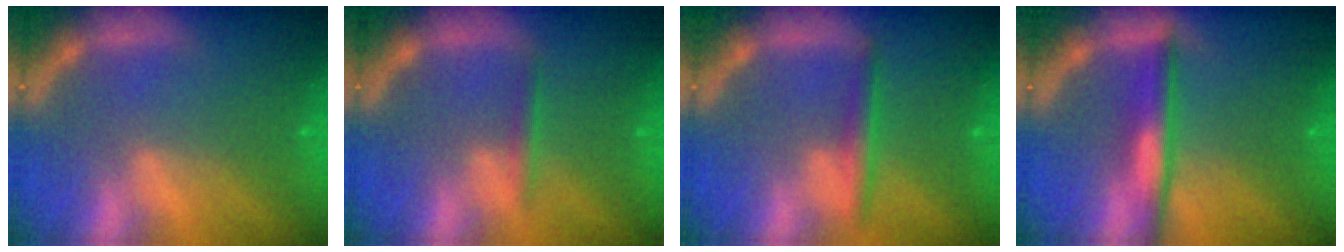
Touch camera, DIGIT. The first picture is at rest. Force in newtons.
{"total": 1.4}
{"total": 2.4}
{"total": 4.0}